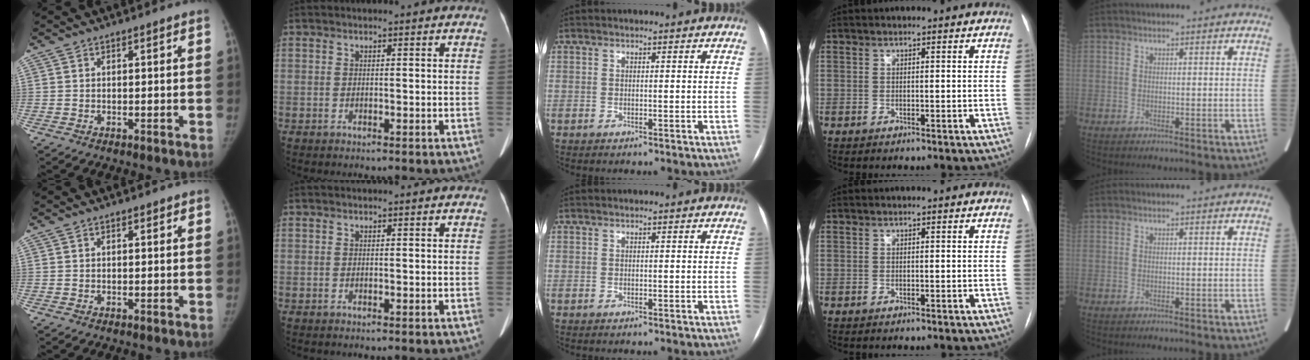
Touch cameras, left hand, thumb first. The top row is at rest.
{}